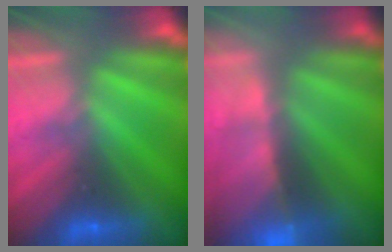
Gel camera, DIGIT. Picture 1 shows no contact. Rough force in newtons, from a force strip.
{"total": 9.3}